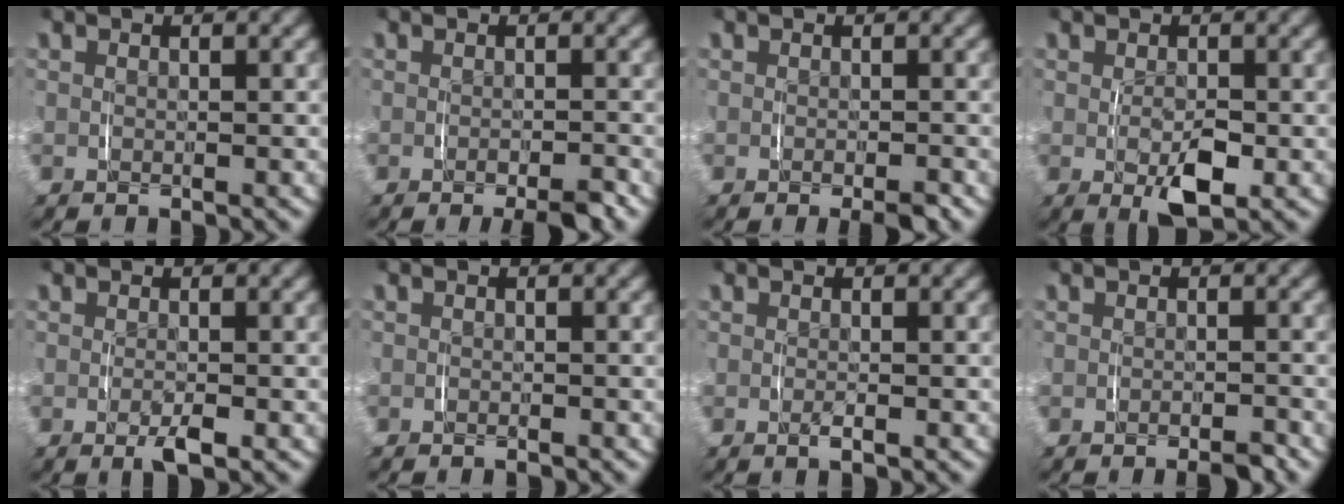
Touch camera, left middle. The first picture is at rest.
{"total": 1.9, "force": [-1.4, 0.2, 1.3], "torque": [-0.018, 0.001, -0.024]}
{"total": 1.3, "force": [-0.9, 0.1, 0.9], "torque": [-0.013, 0.000, -0.015]}
{"total": 3.6, "force": [-0.9, 1.7, 3.1], "torque": [-0.051, -0.018, -0.011]}
{"total": 1.7, "force": [-0.7, 0.4, 1.5], "torque": [-0.030, -0.006, -0.009]}
{"total": 0.5, "force": [-0.5, 0.1, -0.1], "torque": [0.000, 0.000, -0.009]}
{"total": 0.7, "force": [-0.3, 0.1, 0.6], "torque": [-0.014, -0.001, -0.003]}
{"total": 1.3, "force": [-1.1, 0.2, 0.6], "torque": [-0.008, 0.003, -0.023]}